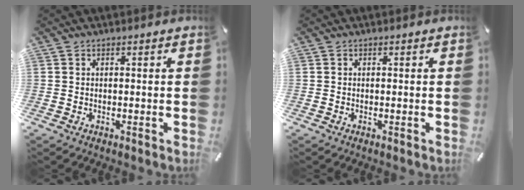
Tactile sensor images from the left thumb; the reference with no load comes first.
{"total": 0.0}